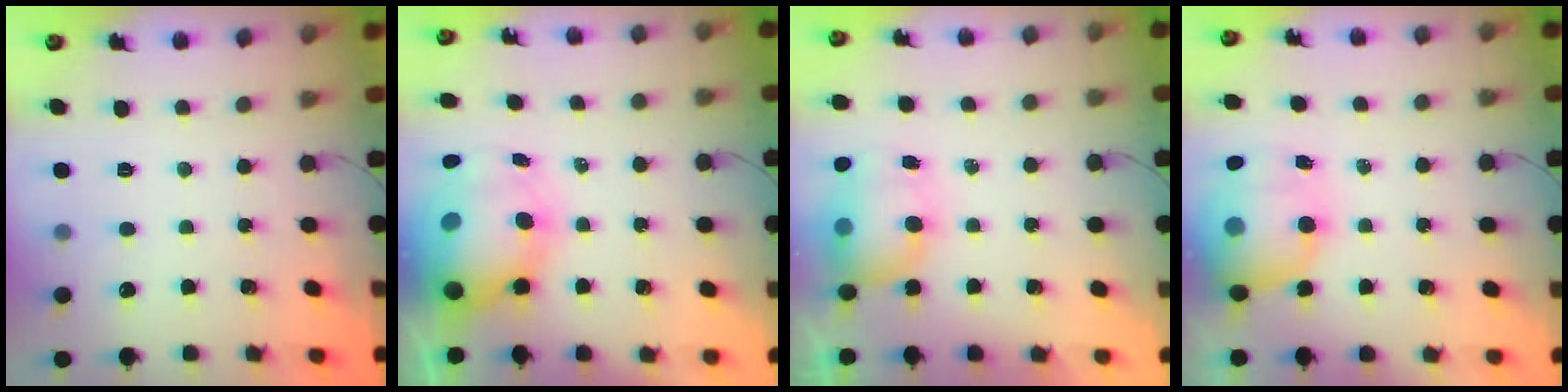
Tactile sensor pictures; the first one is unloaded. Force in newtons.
{"total": 12.8, "press": 12.4, "slide": 3.1}
{"total": 8.0, "press": 7.8, "slide": 1.5}
{"total": 14.3, "press": 13.8, "slide": 3.9}